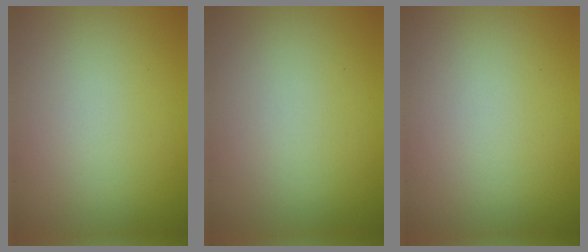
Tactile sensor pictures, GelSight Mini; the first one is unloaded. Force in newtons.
{"total": 0.0}
{"total": 0.0}